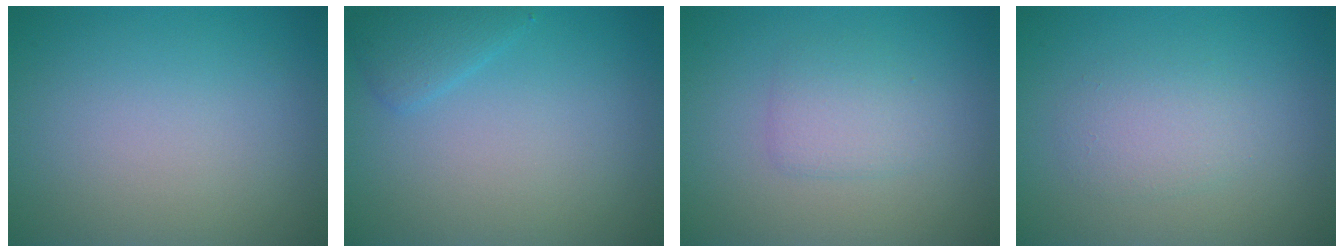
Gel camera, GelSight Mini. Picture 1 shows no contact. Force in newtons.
{"total": 1.7, "press": 1.7, "slide": 0.1}
{"total": 2.0, "press": 2.0, "slide": 0.2}
{"total": 2.0, "press": 2.0, "slide": 0.0}